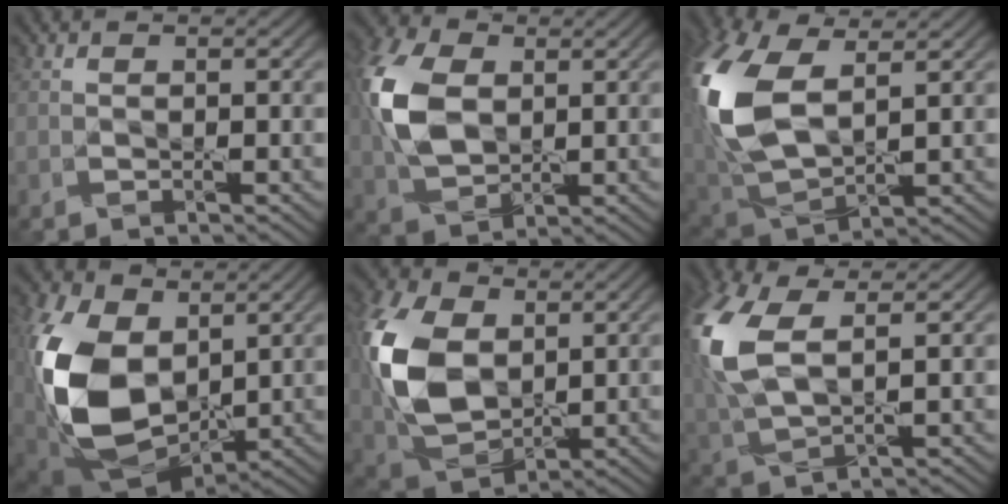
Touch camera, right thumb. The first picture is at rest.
{"total": 11.1, "force": [1.6, 7.3, 8.1], "torque": [-0.228, 0.012, 0.028]}
{"total": 15.1, "force": [3.5, 8.4, 12.0], "torque": [-0.316, 0.003, 0.076]}
{"total": 15.8, "force": [1.3, 10.8, 11.4], "torque": [-0.295, -0.013, 0.027]}
{"total": 13.3, "force": [2.0, 9.0, 9.6], "torque": [-0.253, 0.011, 0.040]}
{"total": 12.5, "force": [3.0, 6.5, 10.3], "torque": [-0.281, 0.006, 0.057]}